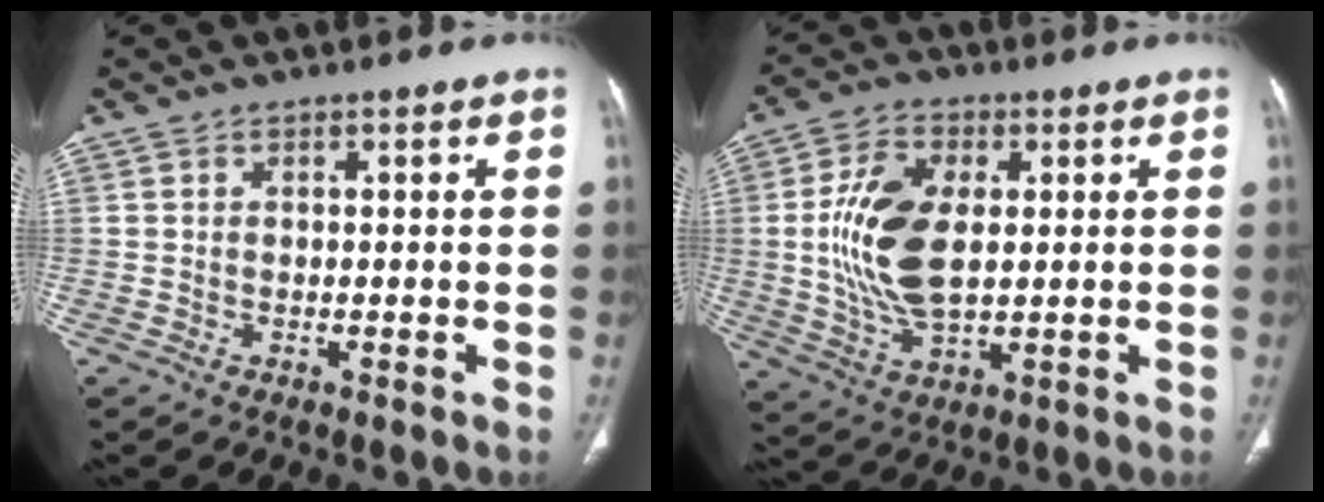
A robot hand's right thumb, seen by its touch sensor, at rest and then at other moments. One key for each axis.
{"total": 13.4, "fx": 1.2, "fy": 7.2, "fz": 11.3, "tx": -0.223, "ty": -0.003, "tz": 0.027}